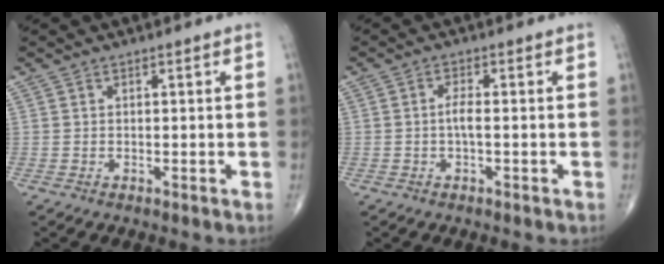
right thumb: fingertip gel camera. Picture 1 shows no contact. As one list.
[{"total": 2.3, "force": [-0.4, 0.5, 2.2], "torque": [-0.047, 0.002, -0.010]}]